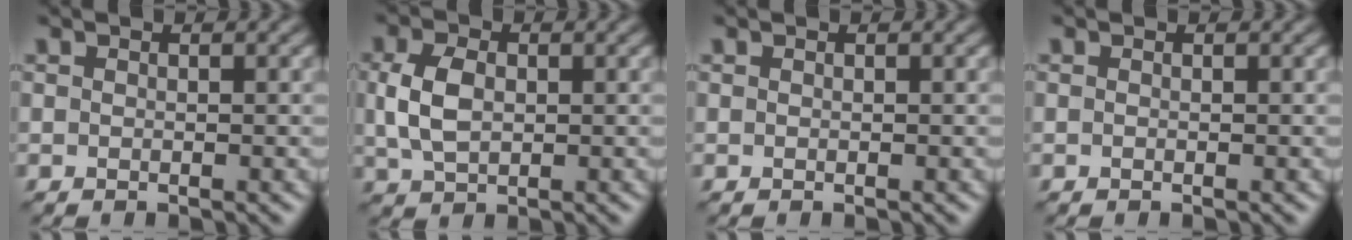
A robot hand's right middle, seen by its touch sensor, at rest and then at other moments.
{"total": 4.1, "force": [0.4, 2.8, 3.0], "torque": [-0.071, 0.001, 0.008]}
{"total": 0.0}
{"total": 0.0}